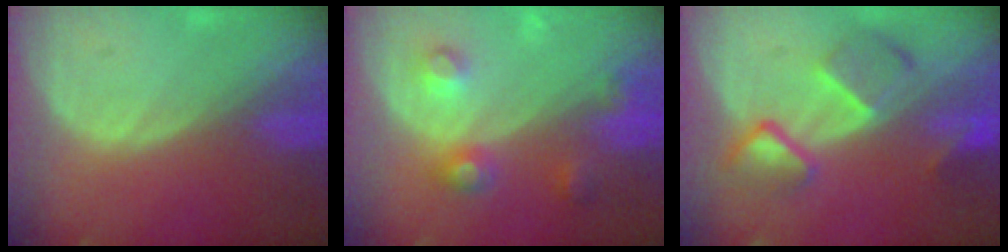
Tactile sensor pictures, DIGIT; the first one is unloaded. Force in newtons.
{"total": 4.9, "press": 4.9, "slide": 0.2}
{"total": 7.6, "press": 6.7, "slide": 3.6}